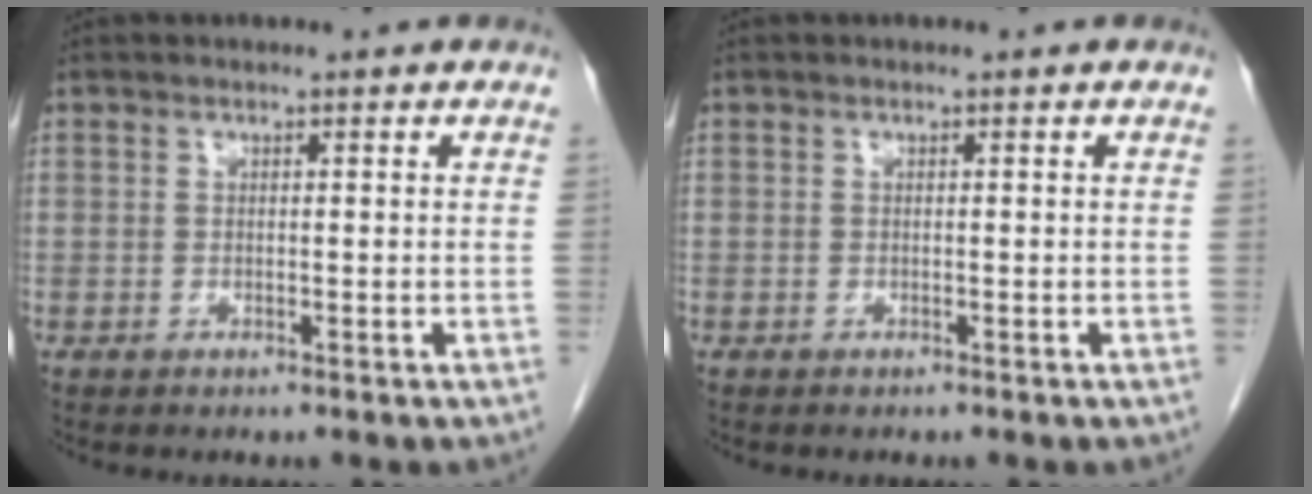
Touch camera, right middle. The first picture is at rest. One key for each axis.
{"total": 0.0}